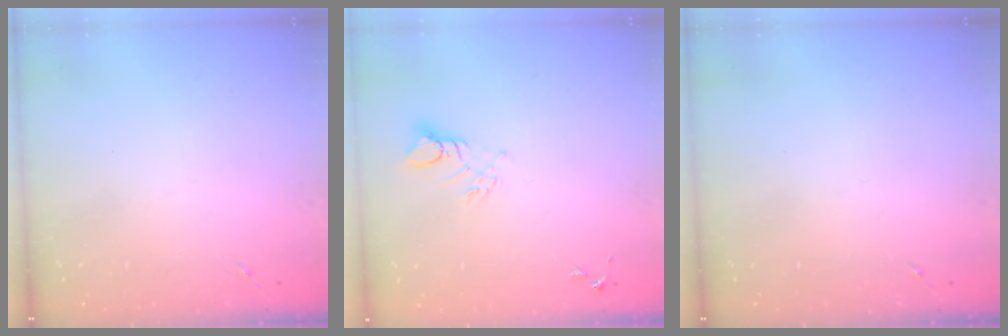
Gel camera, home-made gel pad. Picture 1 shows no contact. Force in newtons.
{"total": 4.6, "press": 4.6, "slide": 0.2}
{"total": 0.0}